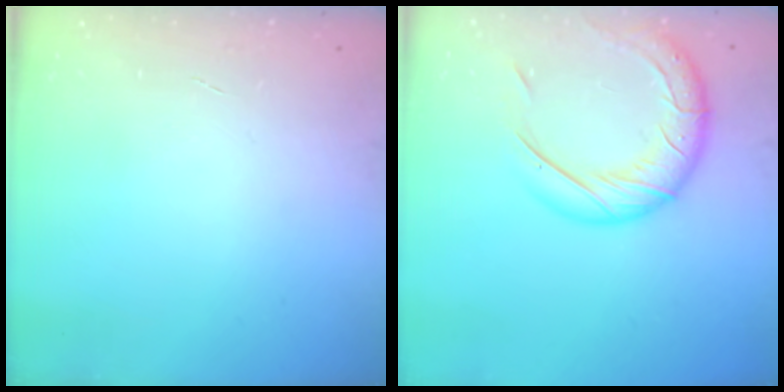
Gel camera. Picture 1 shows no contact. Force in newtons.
{"total": 17.6, "press": 17.4, "slide": 2.5}